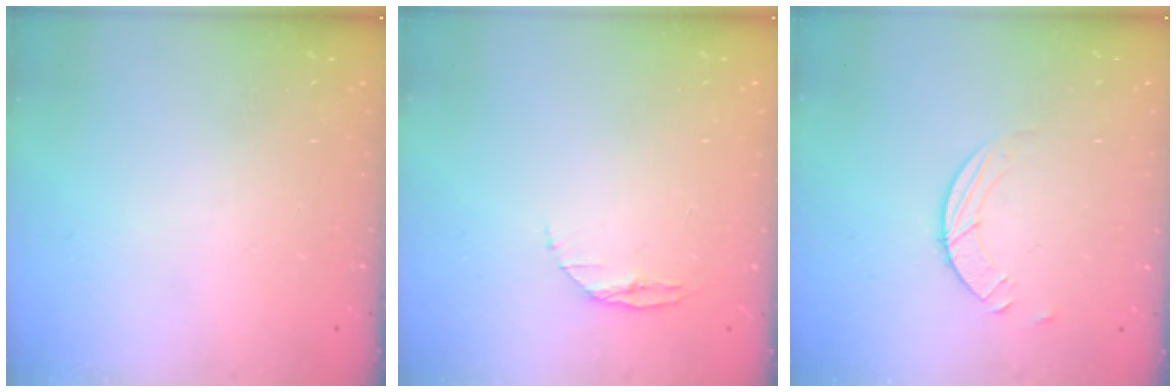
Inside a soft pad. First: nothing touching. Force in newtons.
{"total": 3.4, "press": 3.4, "slide": 0.4}
{"total": 2.6, "press": 2.6, "slide": 0.3}